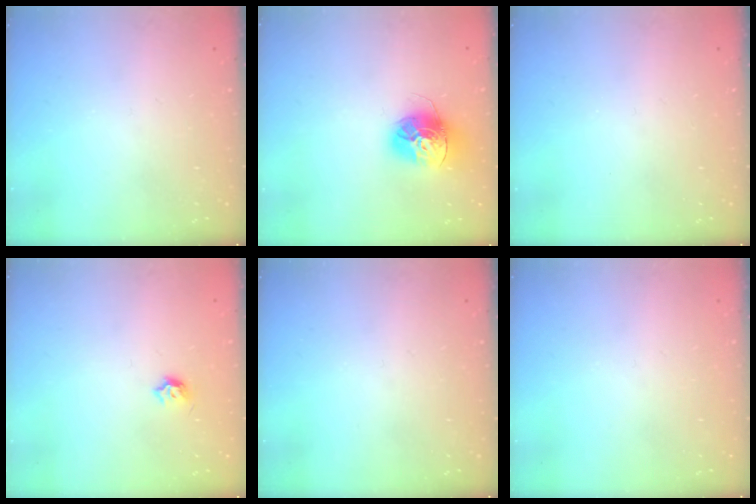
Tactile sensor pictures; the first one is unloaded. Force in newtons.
{"total": 14.8, "press": 14.7, "slide": 1.4}
{"total": 0.0}
{"total": 4.0, "press": 3.9, "slide": 0.7}
{"total": 0.0}
{"total": 0.0}